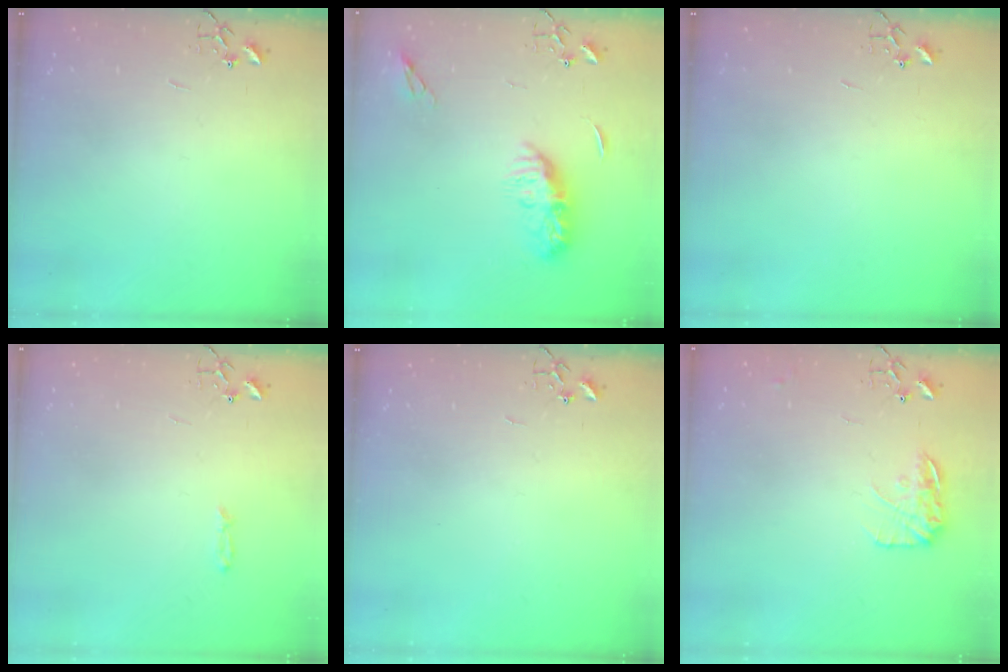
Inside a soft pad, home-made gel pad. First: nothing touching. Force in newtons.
{"total": 9.8, "press": 9.8, "slide": 0.5}
{"total": 0.0}
{"total": 3.6, "press": 3.6, "slide": 0.4}
{"total": 0.0}
{"total": 12.1, "press": 12.1, "slide": 0.5}